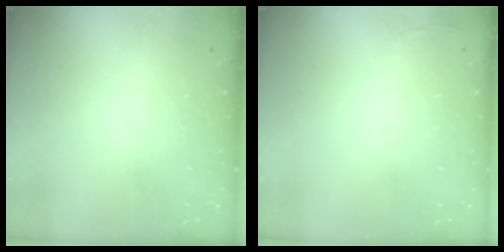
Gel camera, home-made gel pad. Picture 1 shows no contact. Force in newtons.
{"total": 2.8, "press": 2.6, "slide": 0.9}